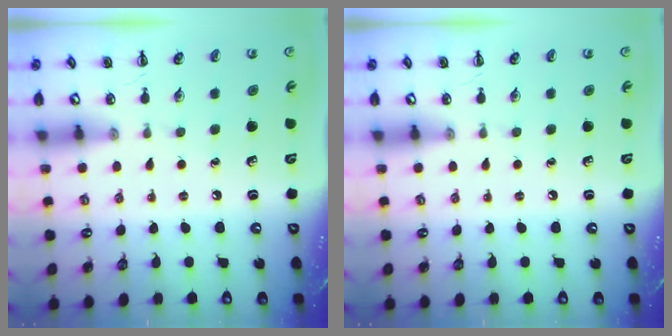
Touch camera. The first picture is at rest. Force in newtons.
{"total": 0.0}